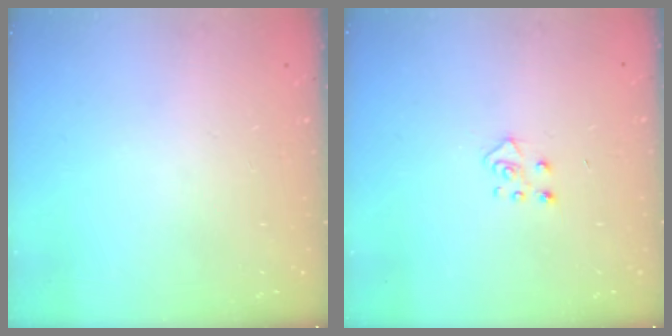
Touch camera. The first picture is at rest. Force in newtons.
{"total": 5.5, "press": 5.5, "slide": 0.5}